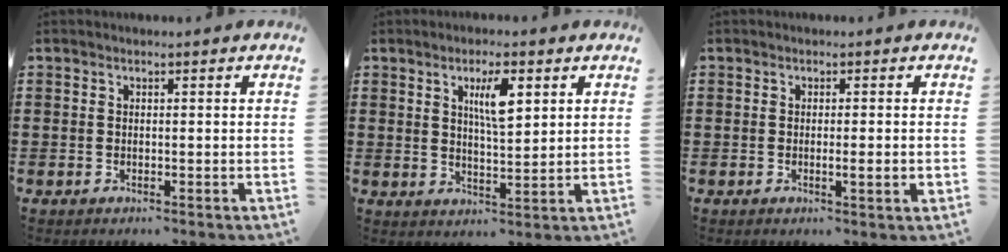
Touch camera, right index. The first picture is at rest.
{"total": 5.6, "force": [2.4, 1.6, 4.8], "torque": [-0.085, 0.002, 0.035]}
{"total": 2.2, "force": [-0.5, 0.0, 2.2], "torque": [-0.035, -0.006, -0.008]}